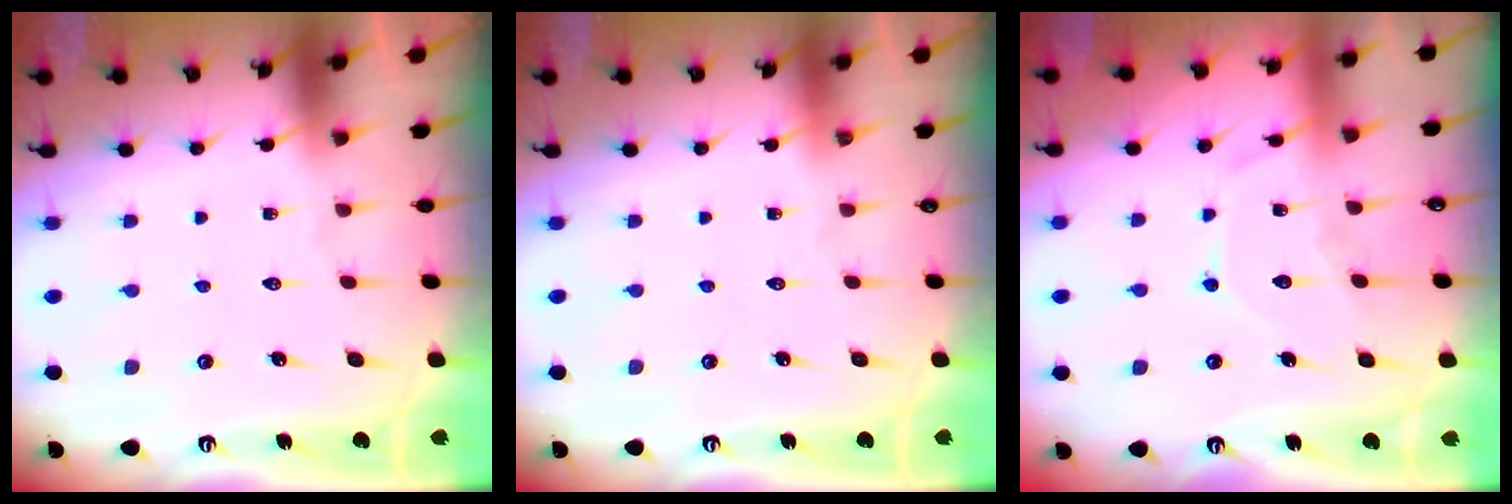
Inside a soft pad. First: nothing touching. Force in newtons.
{"total": 0.0}
{"total": 10.1, "press": 10.0, "slide": 0.9}